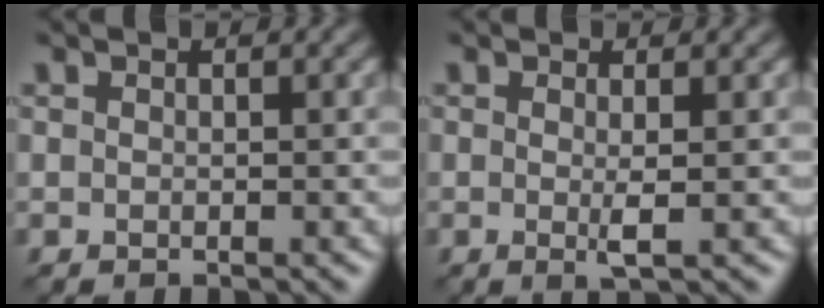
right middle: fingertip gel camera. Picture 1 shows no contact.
{"total": 1.7, "force": [0.0, 0.1, 1.7], "torque": [-0.035, -0.004, -0.003]}